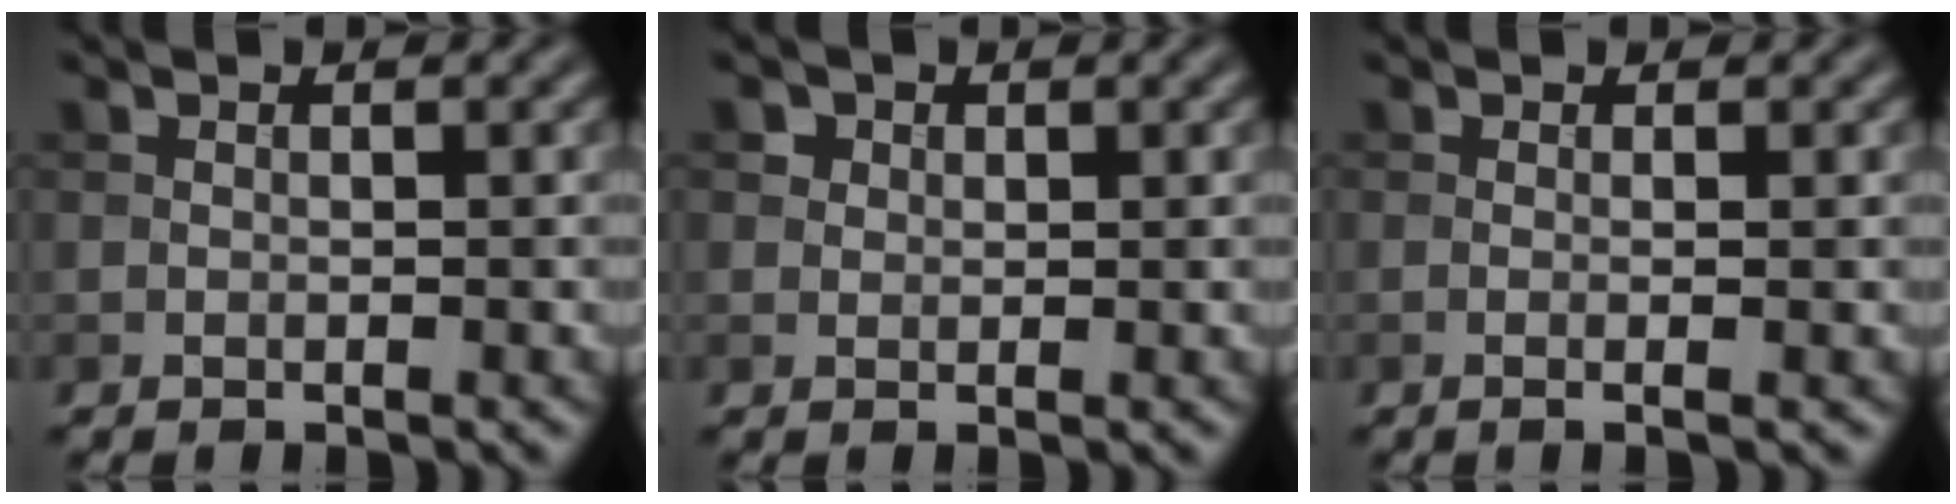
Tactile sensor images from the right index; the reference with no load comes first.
{"total": 1.8, "force": [1.0, 1.4, 0.7], "torque": [-0.014, -0.002, 0.012]}
{"total": 1.6, "force": [-0.1, 0.4, 1.5], "torque": [-0.021, -0.003, -0.008]}